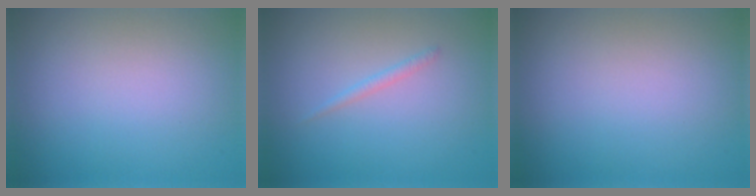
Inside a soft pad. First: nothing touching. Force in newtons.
{"total": 0.8, "press": 0.8, "slide": 0.0}
{"total": 0.0}